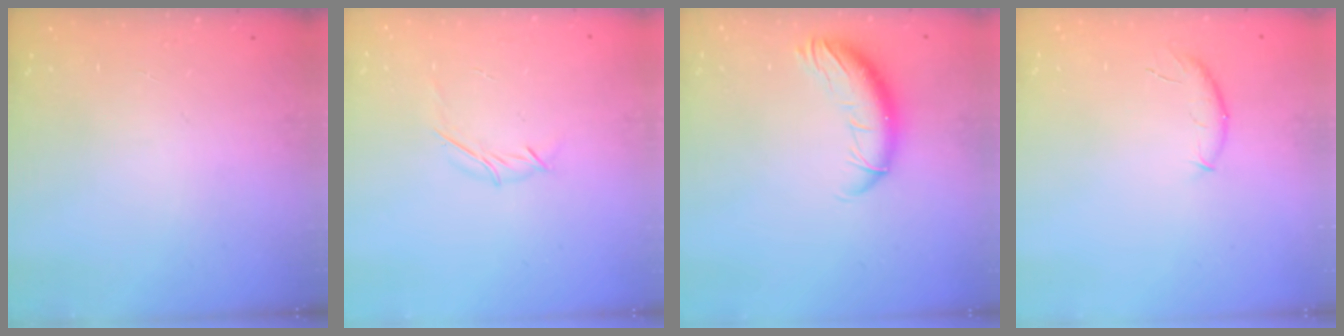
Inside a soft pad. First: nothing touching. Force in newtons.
{"total": 3.9, "press": 3.8, "slide": 0.8}
{"total": 10.5, "press": 10.4, "slide": 1.7}
{"total": 6.1, "press": 6.0, "slide": 1.0}